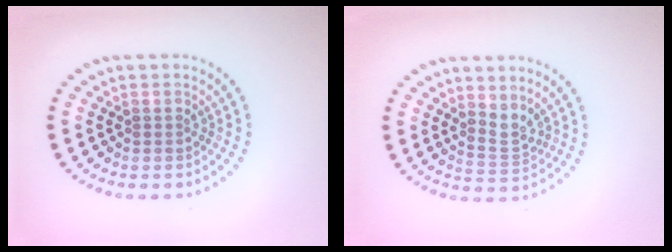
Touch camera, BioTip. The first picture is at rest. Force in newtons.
{"total": 2.2, "press": 1.5, "slide": 1.6}